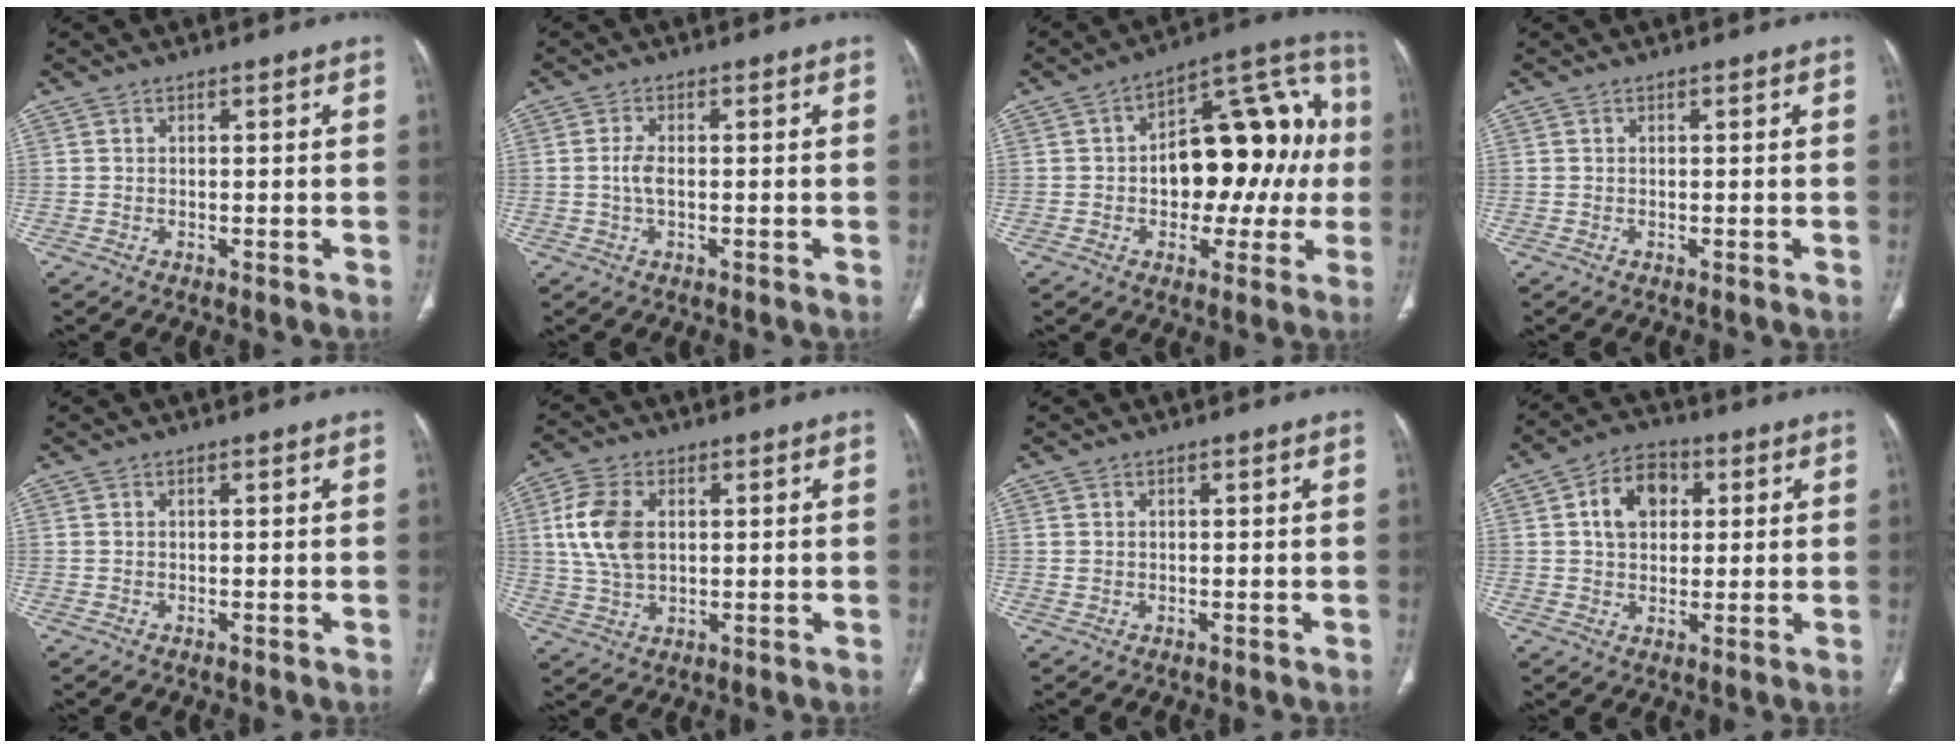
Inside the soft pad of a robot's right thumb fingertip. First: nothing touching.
{"total": 2.5, "force": [-0.3, 1.1, 2.2], "torque": [-0.052, 0.004, -0.008]}
{"total": 20.8, "force": [-0.1, 12.1, 16.9], "torque": [-0.184, 0.048, 0.000]}
{"total": 0.0}
{"total": 0.0}
{"total": 9.8, "force": [1.9, 6.2, 7.4], "torque": [-0.152, 0.001, 0.040]}
{"total": 0.8, "force": [0.2, 0.7, 0.3], "torque": [0.002, 0.001, 0.004]}
{"total": 9.1, "force": [2.3, 6.6, 5.9], "torque": [-0.073, 0.006, 0.032]}